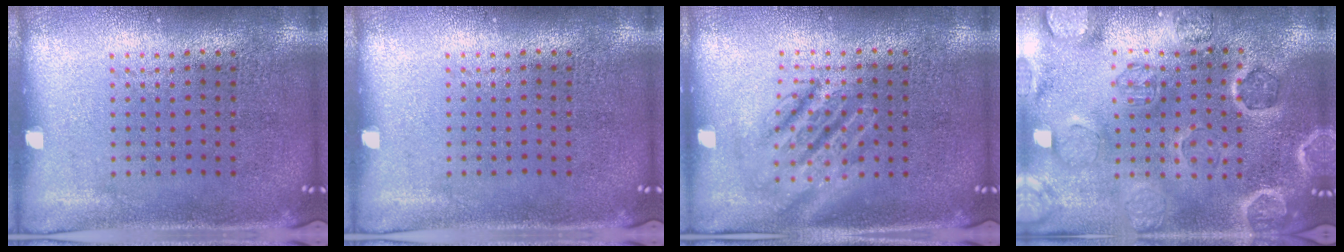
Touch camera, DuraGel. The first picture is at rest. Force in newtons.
{"total": 0.0}
{"total": 2.7, "press": 2.7, "slide": 0.4}
{"total": 2.6, "press": 2.6, "slide": 0.2}